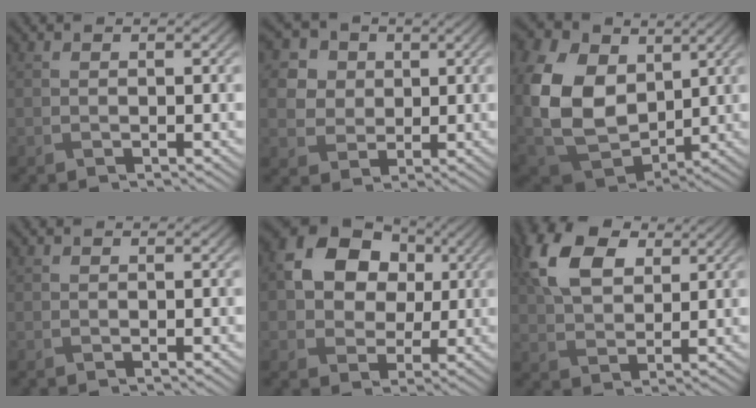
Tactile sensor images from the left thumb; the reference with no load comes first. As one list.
[{"total": 7.0, "force": [2.6, 5.9, 2.7], "torque": [-0.120, 0.005, 0.048]}, {"total": 15.0, "force": [3.0, 11.3, 9.4], "torque": [-0.263, -0.014, 0.066]}, {"total": 0.0}, {"total": 12.4, "force": [3.0, 9.5, 7.3], "torque": [-0.165, 0.033, 0.043]}, {"total": 10.3, "force": [4.4, 6.2, 7.0], "torque": [-0.176, 0.020, 0.083]}]